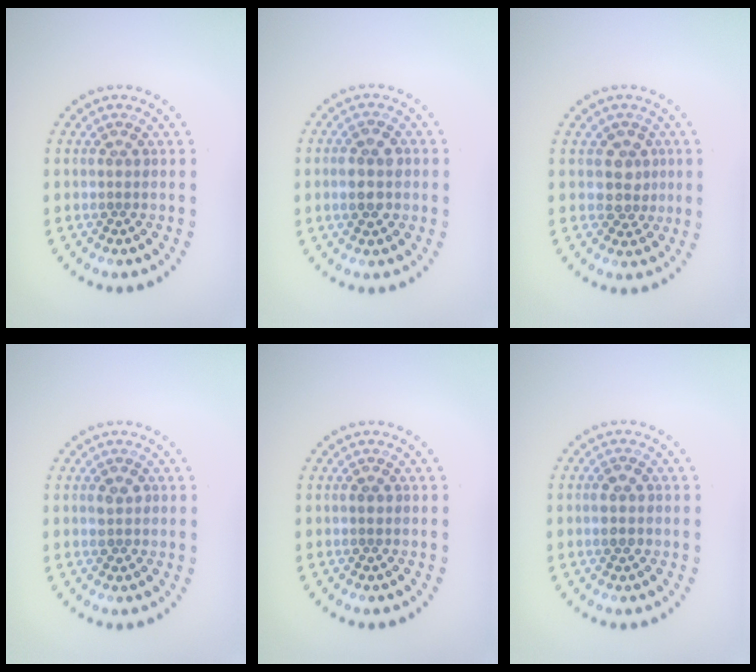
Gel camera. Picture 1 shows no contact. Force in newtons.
{"total": 2.4, "press": 2.4, "slide": 0.2}
{"total": 2.2, "press": 1.9, "slide": 1.2}
{"total": 1.4, "press": 1.4, "slide": 0.3}
{"total": 0.6, "press": 0.6, "slide": 0.1}
{"total": 1.4, "press": 1.4, "slide": 0.2}